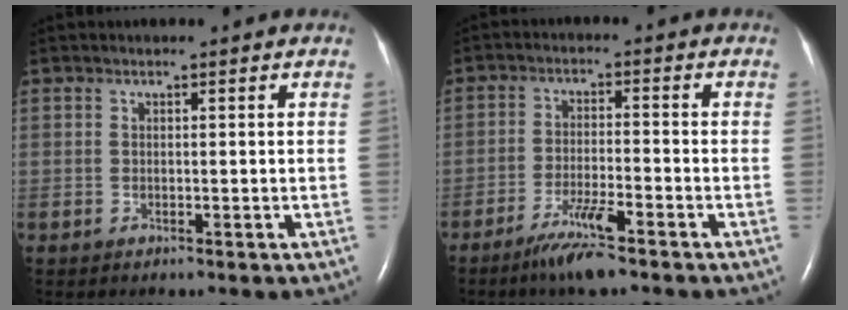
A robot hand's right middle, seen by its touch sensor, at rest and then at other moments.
{"total": 6.3, "force": [-4.4, 0.1, 4.4], "torque": [-0.093, -0.015, -0.082]}